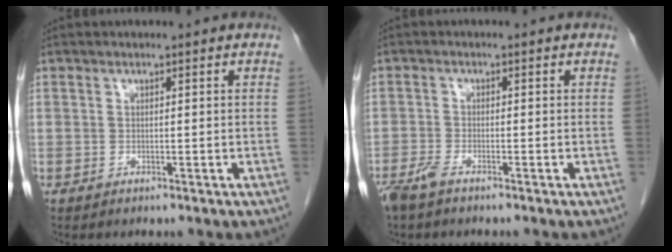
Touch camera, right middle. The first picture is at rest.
{"total": 3.1, "force": [-2.4, 0.6, 1.8], "torque": [-0.043, -0.005, -0.048]}